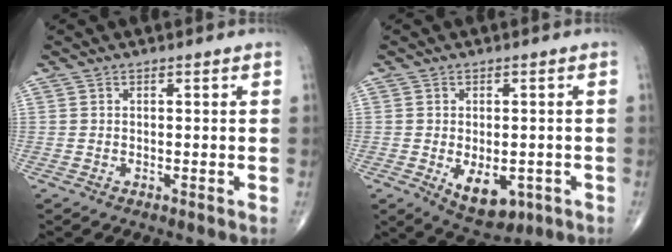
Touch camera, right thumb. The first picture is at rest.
{"total": 8.0, "force": [-2.4, 4.6, 6.1], "torque": [-0.068, -0.001, -0.021]}